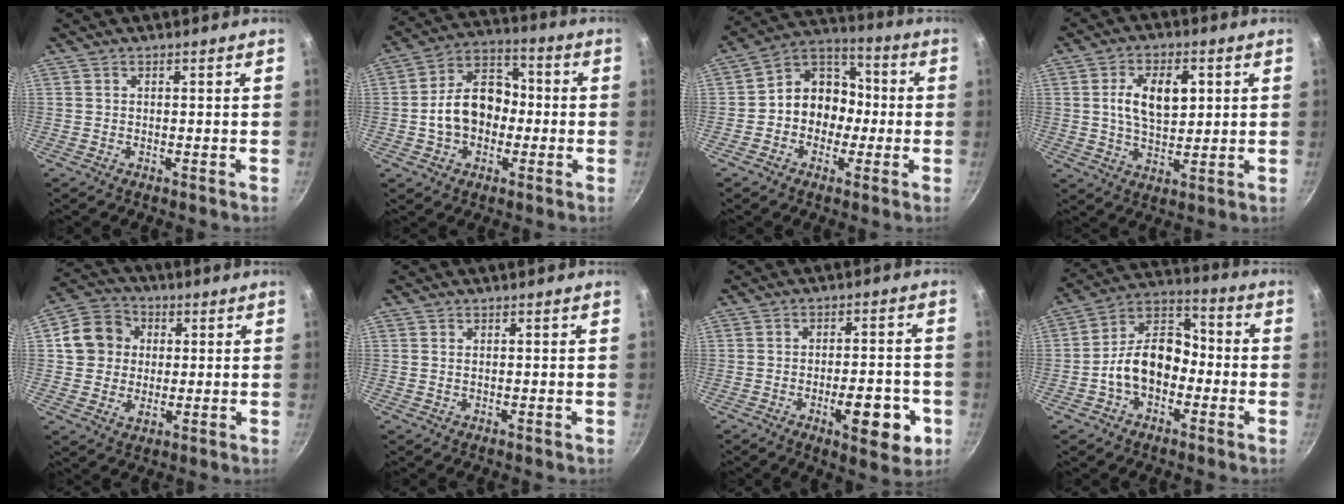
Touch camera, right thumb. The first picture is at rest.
{"total": 13.3, "force": [-1.4, 9.8, 8.9], "torque": [-0.109, 0.040, -0.039]}
{"total": 11.5, "force": [-1.5, 9.8, 5.8], "torque": [-0.037, 0.045, -0.045]}
{"total": 10.6, "force": [2.2, 6.1, 8.3], "torque": [-0.124, -0.004, 0.036]}
{"total": 10.4, "force": [1.9, 9.2, 4.6], "torque": [-0.054, 0.007, 0.020]}
{"total": 0.6, "force": [0.1, 0.3, 0.5], "torque": [-0.010, 0.000, 0.003]}
{"total": 11.2, "force": [-4.0, 4.4, 9.5], "torque": [-0.104, 0.014, -0.051]}
{"total": 13.1, "force": [-3.0, 9.1, 8.9], "torque": [-0.109, 0.053, -0.070]}